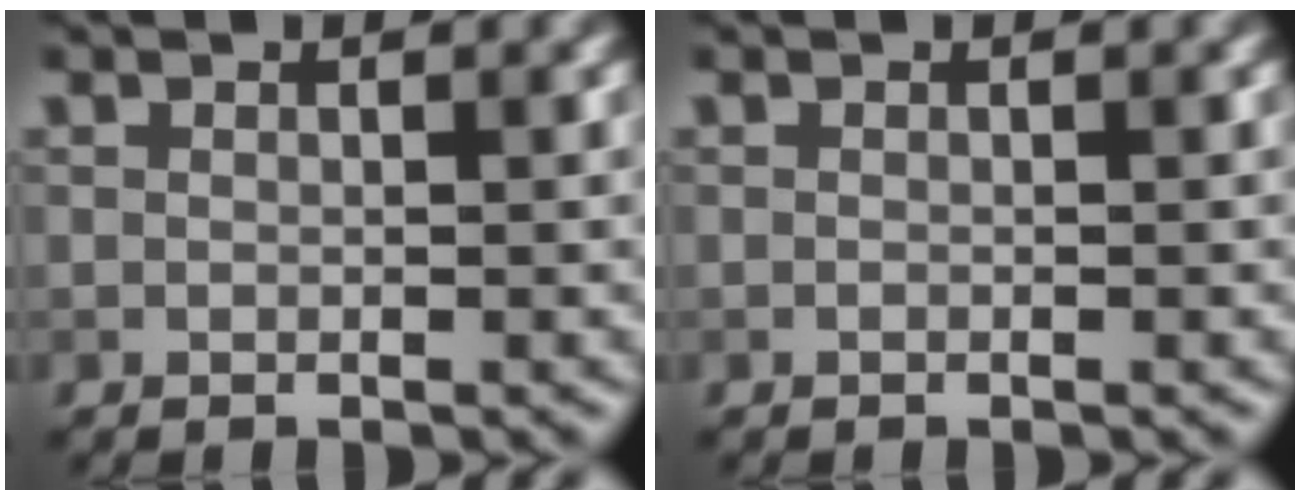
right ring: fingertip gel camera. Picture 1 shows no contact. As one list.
[{"total": 0.0}]